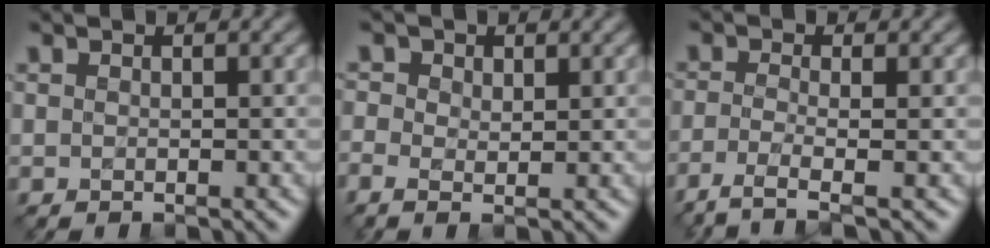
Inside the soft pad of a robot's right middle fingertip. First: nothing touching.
{"total": 1.7, "force": [0.3, 1.2, 1.1], "torque": [-0.026, 0.001, 0.003]}
{"total": 3.6, "force": [-2.2, 1.0, 2.8], "torque": [-0.053, -0.010, -0.056]}